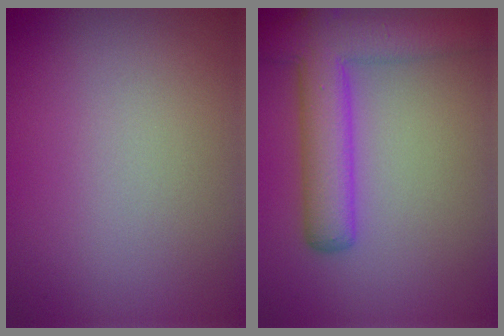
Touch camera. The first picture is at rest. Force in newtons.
{"total": 6.6, "press": 6.6, "slide": 0.4}